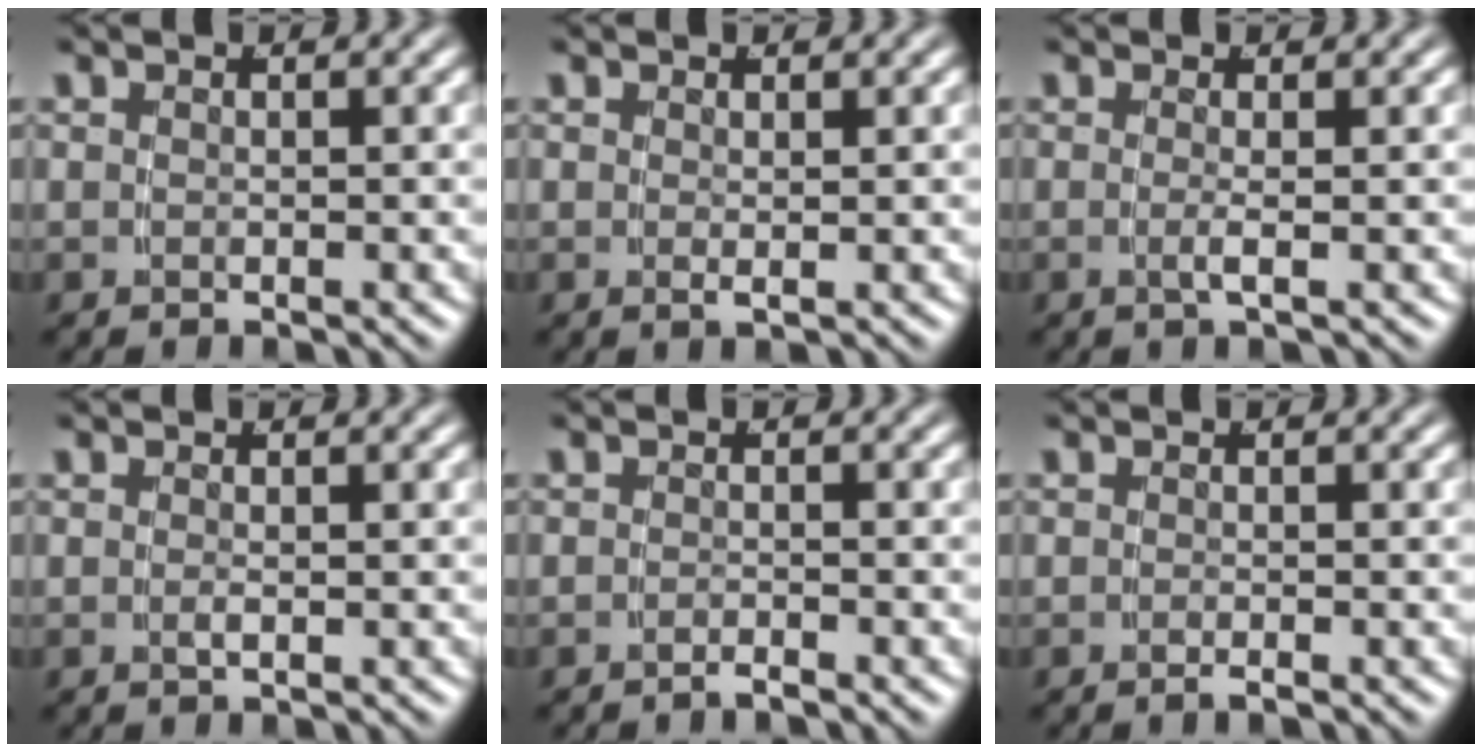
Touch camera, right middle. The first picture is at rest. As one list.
[{"total": 0.8, "force": [0.2, -0.6, 0.4], "torque": [-0.007, -0.004, 0.006]}, {"total": 1.3, "force": [-0.4, -0.6, 1.0], "torque": [-0.026, -0.009, -0.005]}, {"total": 0.6, "force": [-0.2, -0.4, 0.4], "torque": [-0.010, -0.004, 0.002]}, {"total": 1.1, "force": [-1.0, -0.5, 0.1], "torque": [-0.005, 0.002, -0.021]}, {"total": 0.9, "force": [-0.7, -0.5, 0.3], "torque": [-0.006, 0.003, -0.014]}]